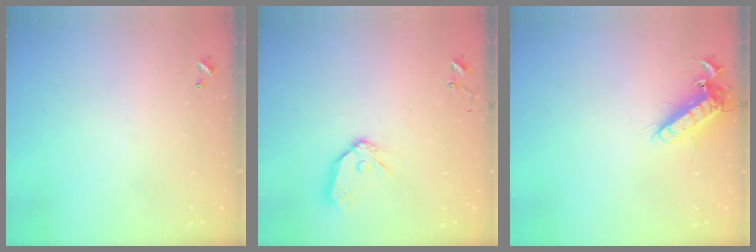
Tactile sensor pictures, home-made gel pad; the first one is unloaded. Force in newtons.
{"total": 12.1, "press": 12.0, "slide": 1.3}
{"total": 12.7, "press": 12.5, "slide": 2.1}